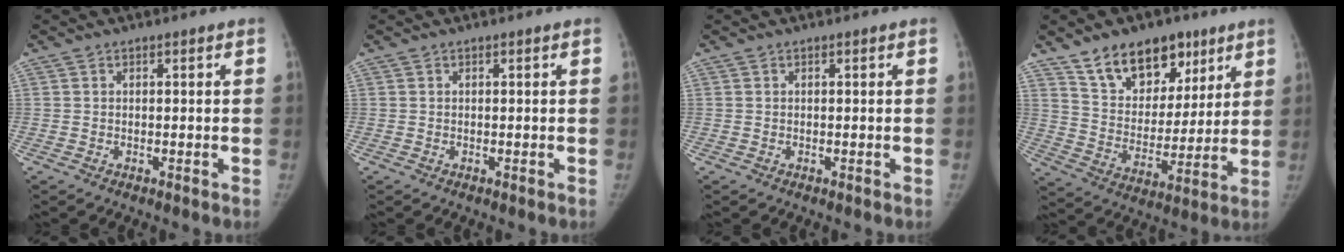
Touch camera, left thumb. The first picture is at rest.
{"total": 0.0}
{"total": 0.0}
{"total": 16.6, "force": [10.7, 10.3, 7.6], "torque": [-0.072, -0.050, 0.185]}